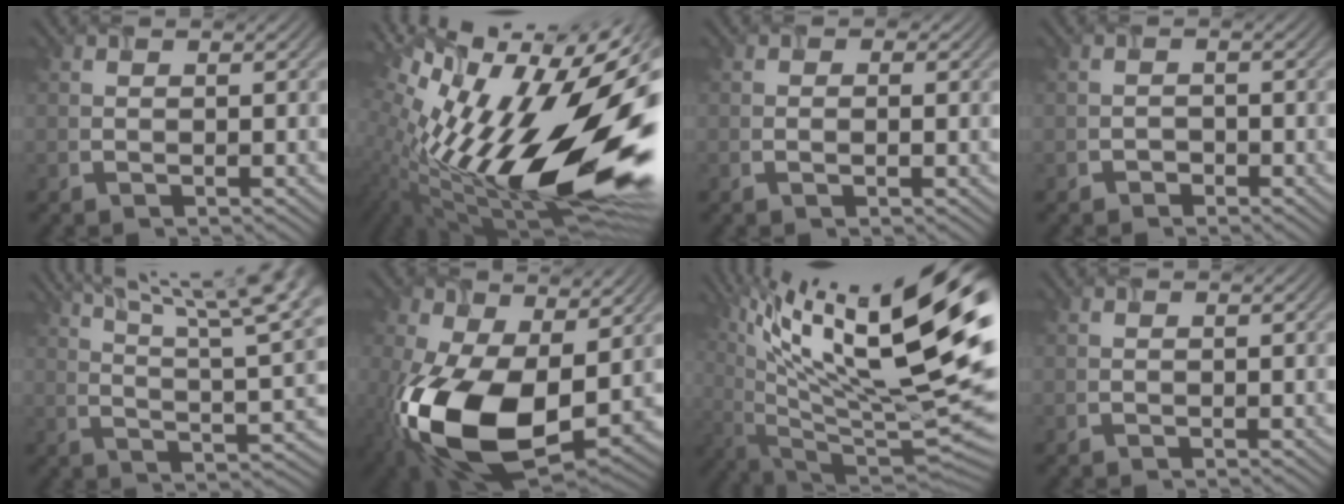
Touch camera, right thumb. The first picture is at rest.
{"total": 21.7, "force": [-0.9, 8.9, 19.8], "torque": [-0.323, -0.016, -0.036]}
{"total": 0.8, "force": [0.1, 0.7, 0.4], "torque": [-0.001, -0.002, 0.001]}
{"total": 1.1, "force": [-1.0, 0.5, -0.3], "torque": [0.009, -0.002, -0.018]}
{"total": 16.1, "force": [9.7, 4.2, 12.2], "torque": [-0.187, 0.018, 0.133]}
{"total": 16.8, "force": [-2.3, 10.3, 13.0], "torque": [-0.276, -0.043, -0.033]}
{"total": 20.8, "force": [9.8, 6.1, 17.3], "torque": [-0.250, 0.030, 0.153]}
{"total": 0.0}